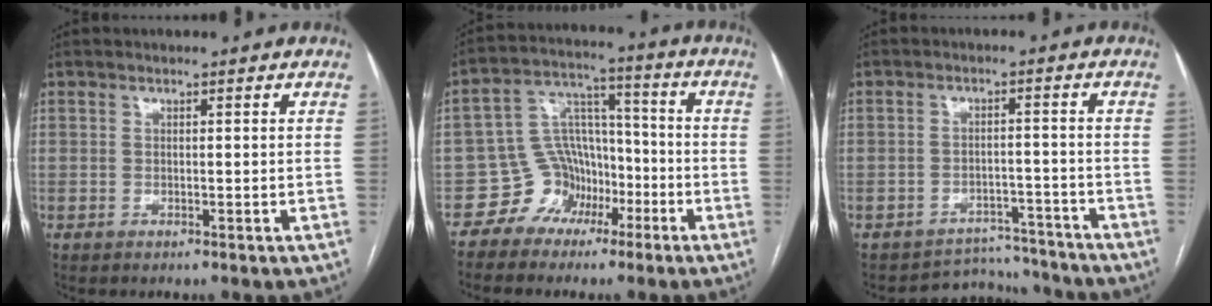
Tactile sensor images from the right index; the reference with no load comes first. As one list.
[{"total": 8.6, "force": [-4.6, 7.0, 1.9], "torque": [-0.042, 0.037, -0.074]}, {"total": 6.8, "force": [-6.3, 1.8, -1.6], "torque": [0.027, 0.029, -0.088]}]